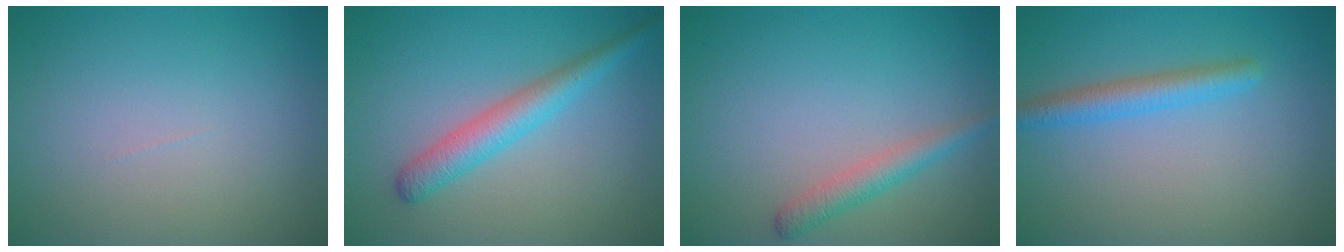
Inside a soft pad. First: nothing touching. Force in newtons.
{"total": 3.4, "press": 3.4, "slide": 0.1}
{"total": 2.2, "press": 2.2, "slide": 0.1}
{"total": 2.7, "press": 2.7, "slide": 0.1}